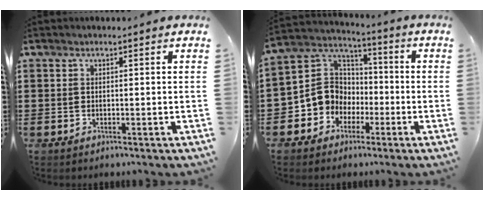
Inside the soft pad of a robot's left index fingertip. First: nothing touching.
{"total": 8.5, "force": [-2.0, 7.9, 2.3], "torque": [-0.097, 0.003, -0.044]}